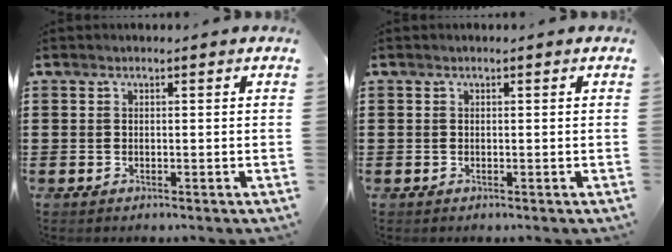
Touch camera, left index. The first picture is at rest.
{"total": 0.0}